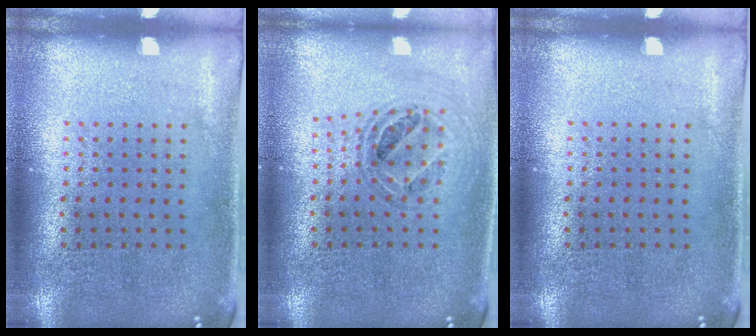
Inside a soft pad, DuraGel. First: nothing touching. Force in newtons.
{"total": 0.8, "press": 0.8, "slide": 0.0}
{"total": 0.0}